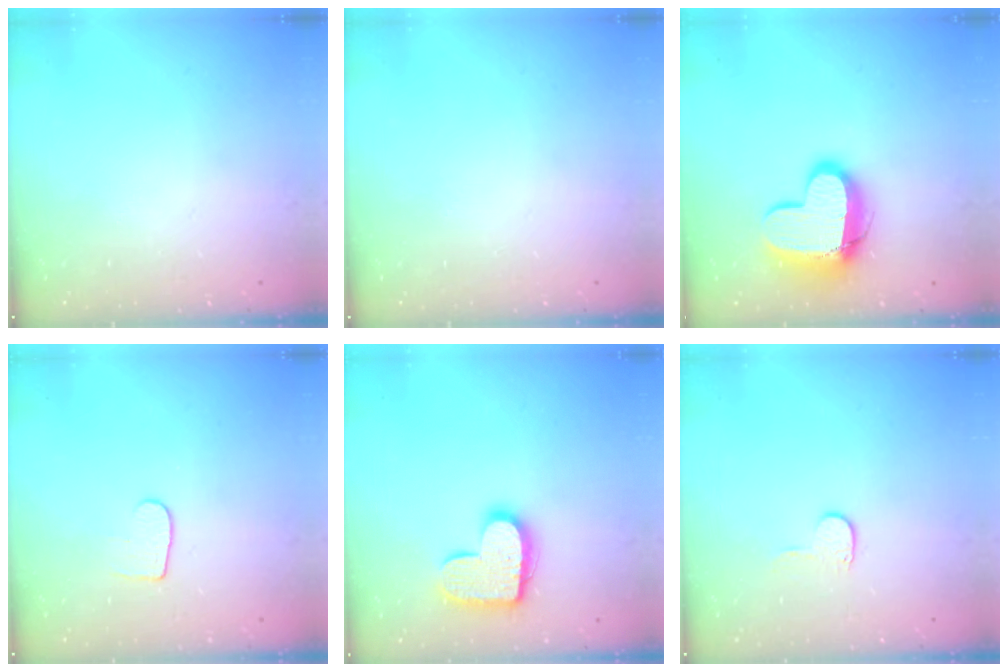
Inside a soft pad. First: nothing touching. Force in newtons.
{"total": 0.0}
{"total": 14.4, "press": 14.4, "slide": 1.0}
{"total": 5.1, "press": 5.1, "slide": 0.4}
{"total": 14.6, "press": 14.6, "slide": 0.8}
{"total": 4.7, "press": 4.7, "slide": 0.5}